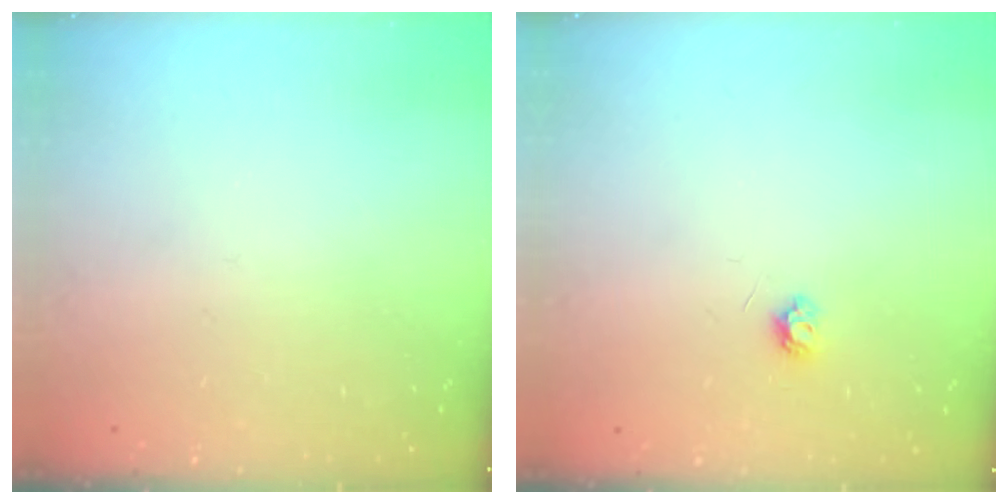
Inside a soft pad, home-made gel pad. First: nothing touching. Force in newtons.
{"total": 3.9, "press": 3.8, "slide": 0.6}